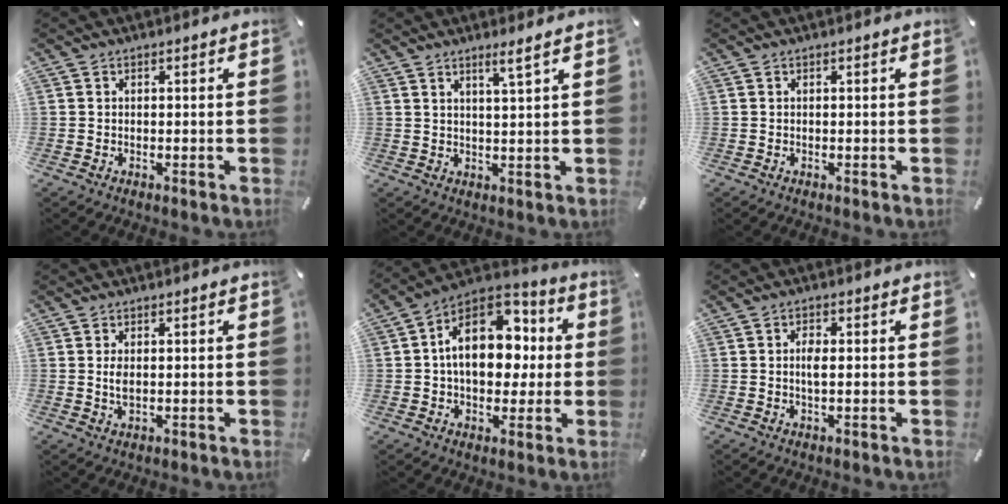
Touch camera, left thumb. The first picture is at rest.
{"total": 3.8, "force": [2.7, -0.5, 2.5], "torque": [-0.055, -0.008, 0.046]}
{"total": 0.0}
{"total": 2.3, "force": [0.3, 1.1, 2.0], "torque": [-0.052, -0.001, 0.002]}
{"total": 17.7, "force": [2.6, 12.3, 12.5], "torque": [-0.198, -0.005, 0.046]}
{"total": 2.9, "force": [0.1, 1.1, 2.7], "torque": [-0.054, 0.002, 0.000]}